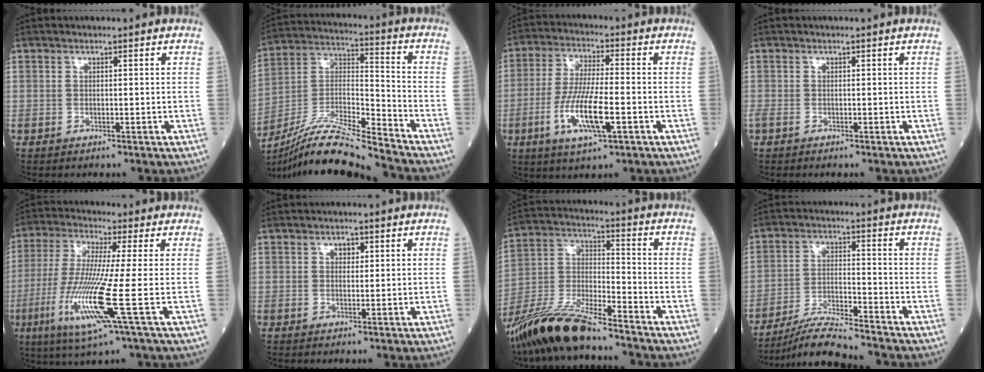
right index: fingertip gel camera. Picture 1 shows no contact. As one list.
[{"total": 15.9, "force": [-14.5, -1.5, 6.4], "torque": [-0.127, 0.008, -0.269]}, {"total": 10.5, "force": [-3.4, 1.7, 9.8], "torque": [-0.193, -0.010, -0.064]}, {"total": 1.0, "force": [-0.7, 0.3, 0.6], "torque": [-0.016, -0.004, -0.013]}, {"total": 13.0, "force": [-3.7, -0.9, 12.4], "torque": [-0.266, -0.027, -0.078]}, {"total": 1.4, "force": [0.6, 0.9, 0.8], "torque": [-0.010, 0.000, 0.007]}, {"total": 15.7, "force": [-12.7, 2.4, 9.0], "torque": [-0.182, -0.021, -0.240]}, {"total": 8.7, "force": [-8.0, -0.7, 3.2], "torque": [-0.060, -0.016, -0.146]}]